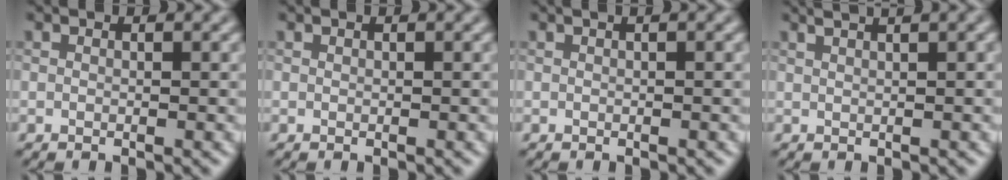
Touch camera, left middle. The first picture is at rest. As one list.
[{"total": 0.0}, {"total": 1.2, "force": [0.5, 0.3, 1.0], "torque": [-0.012, 0.006, 0.003]}, {"total": 4.5, "force": [2.8, 1.8, 3.0], "torque": [-0.018, 0.030, 0.010]}]